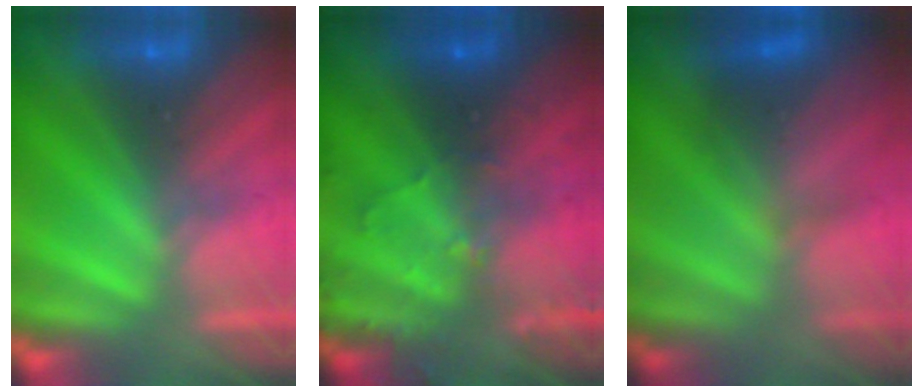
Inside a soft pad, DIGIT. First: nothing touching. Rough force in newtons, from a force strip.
{"total": 7.8}
{"total": 4.2}